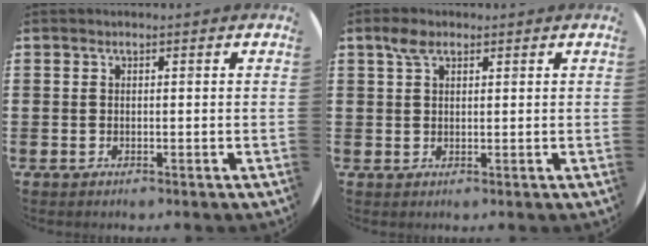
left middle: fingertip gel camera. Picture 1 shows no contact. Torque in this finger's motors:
{"motor_torque": [0.68, -0.60, 0.10, 0.05]}